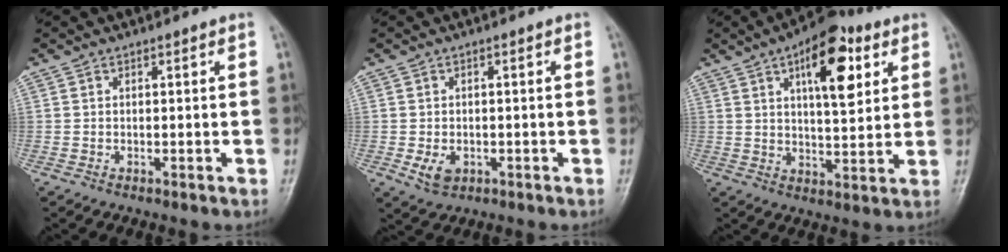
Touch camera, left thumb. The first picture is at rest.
{"total": 3.9, "force": [-1.2, 2.8, 2.5], "torque": [-0.039, 0.000, -0.014]}
{"total": 13.8, "force": [5.7, 6.0, 11.1], "torque": [-0.132, -0.015, 0.081]}